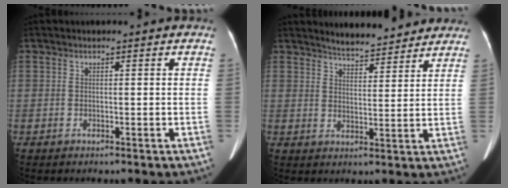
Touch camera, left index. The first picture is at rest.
{"total": 8.7, "force": [8.2, 1.7, 2.4], "torque": [-0.035, 0.010, 0.110]}